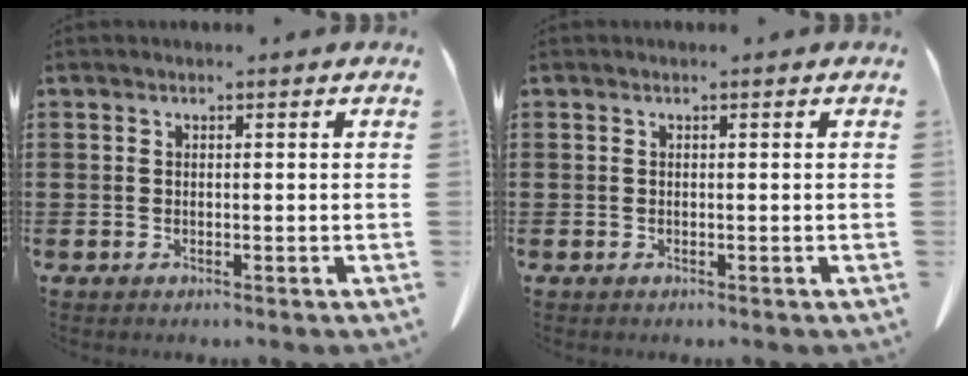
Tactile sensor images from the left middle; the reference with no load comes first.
{"total": 0.0}